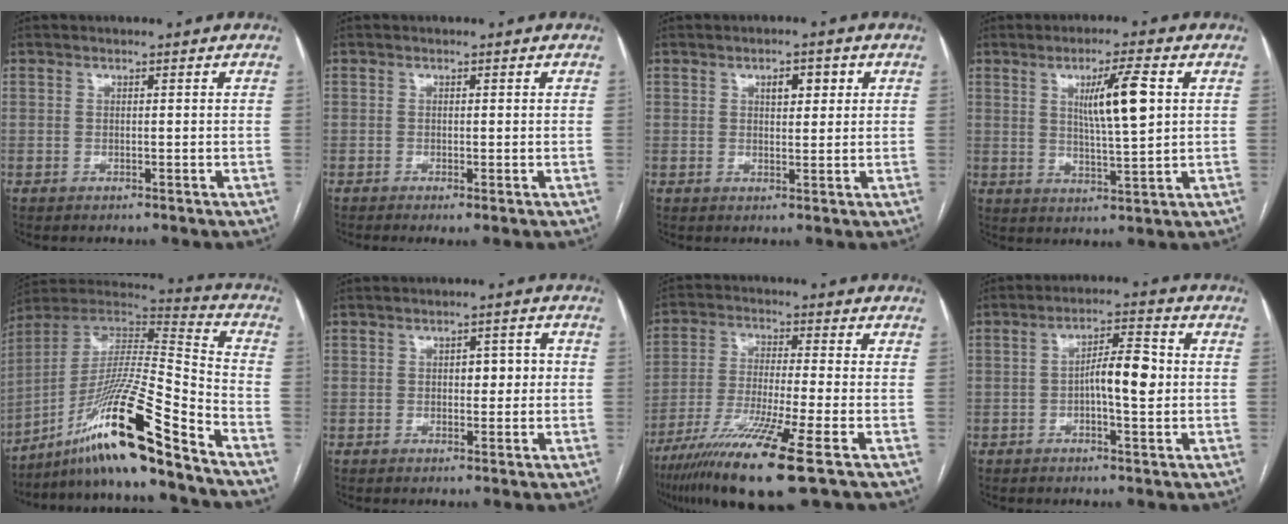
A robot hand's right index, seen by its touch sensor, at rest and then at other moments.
{"total": 1.2, "force": [-0.6, 0.1, 1.0], "torque": [-0.018, -0.003, -0.010]}
{"total": 3.4, "force": [1.4, 1.6, 2.7], "torque": [-0.042, 0.007, 0.021]}
{"total": 8.3, "force": [2.3, 0.4, 8.0], "torque": [-0.138, -0.003, 0.040]}
{"total": 20.2, "force": [-14.0, -0.2, 14.5], "torque": [-0.289, -0.004, -0.255]}
{"total": 3.4, "force": [0.2, 1.8, 2.9], "torque": [-0.037, 0.014, 0.004]}
{"total": 14.6, "force": [-8.5, -0.6, 11.8], "torque": [-0.236, -0.042, -0.153]}
{"total": 6.8, "force": [-0.1, 1.6, 6.6], "torque": [-0.111, 0.013, -0.004]}